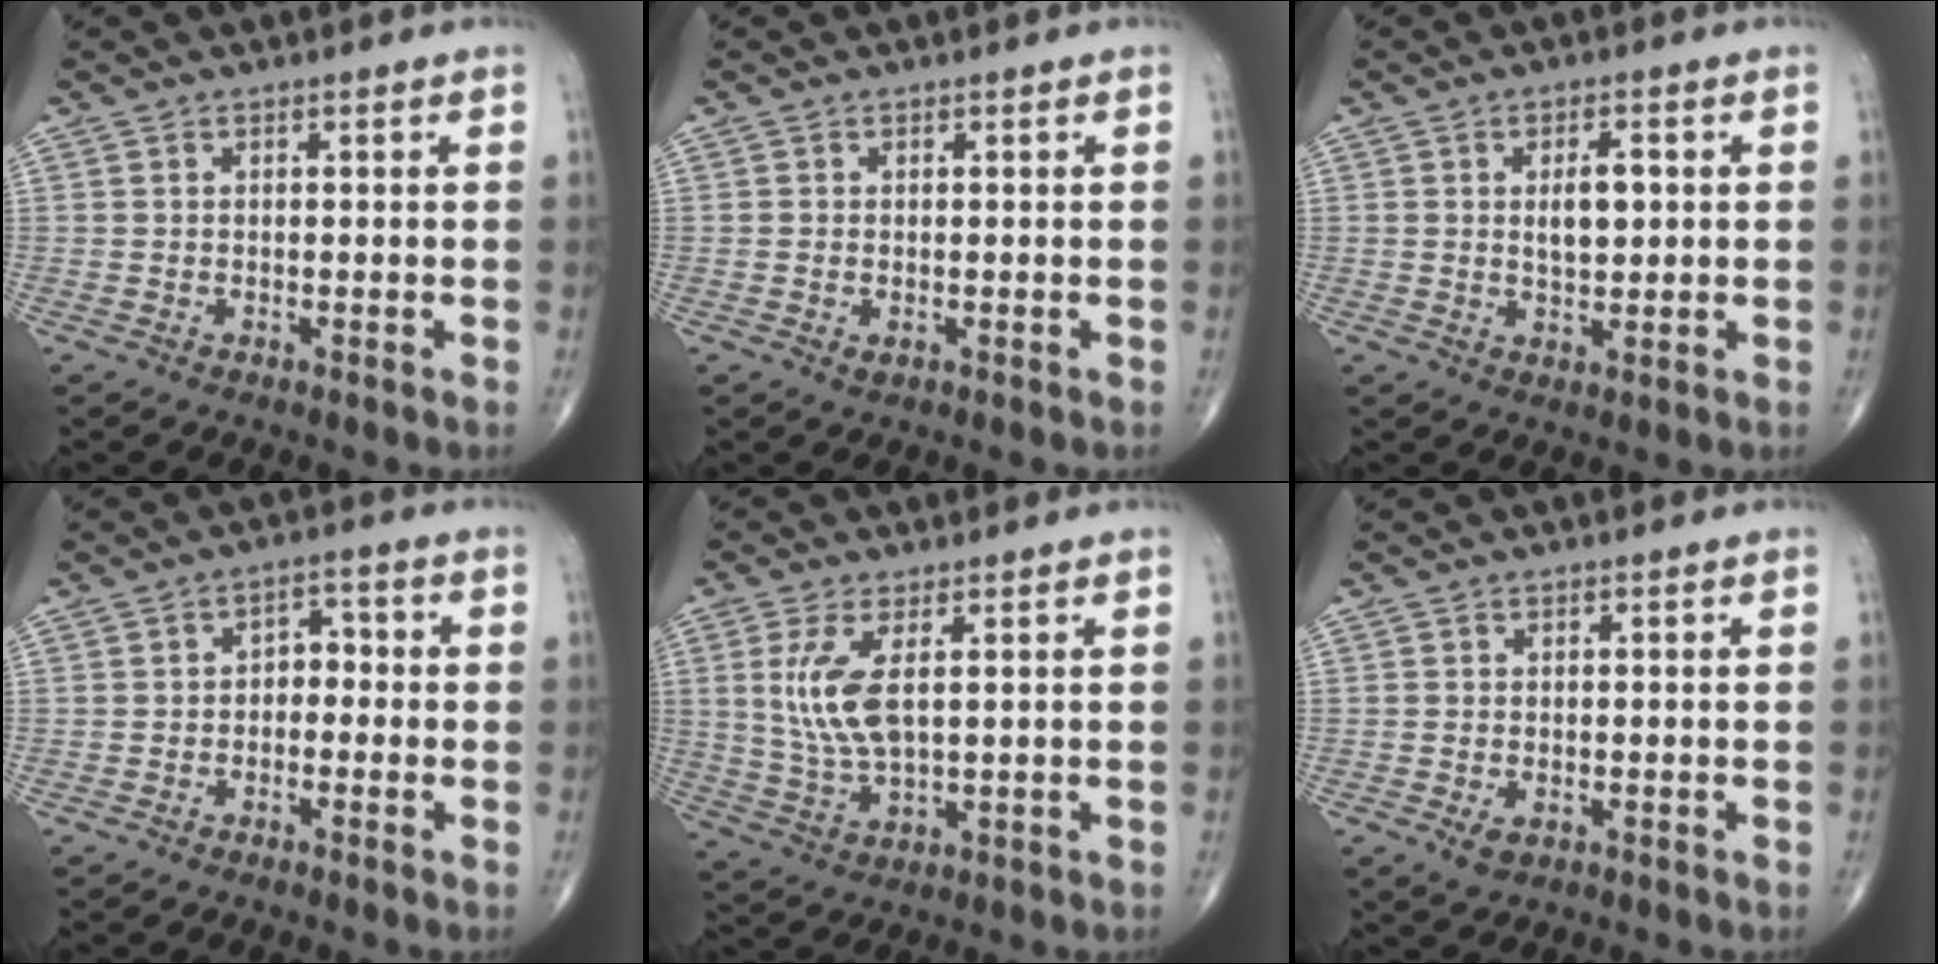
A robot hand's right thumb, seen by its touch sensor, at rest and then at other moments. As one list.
[{"total": 0.8, "force": [-0.2, 0.5, 0.6], "torque": [-0.009, 0.001, -0.002]}, {"total": 5.1, "force": [0.8, 2.5, 4.4], "torque": [-0.062, -0.004, 0.015]}, {"total": 2.4, "force": [-0.7, 1.7, 1.5], "torque": [-0.004, 0.017, -0.022]}, {"total": 8.6, "force": [1.9, 3.4, 7.6], "torque": [-0.168, -0.010, 0.047]}, {"total": 2.1, "force": [-0.7, 1.2, 1.5], "torque": [-0.023, -0.003, -0.008]}]